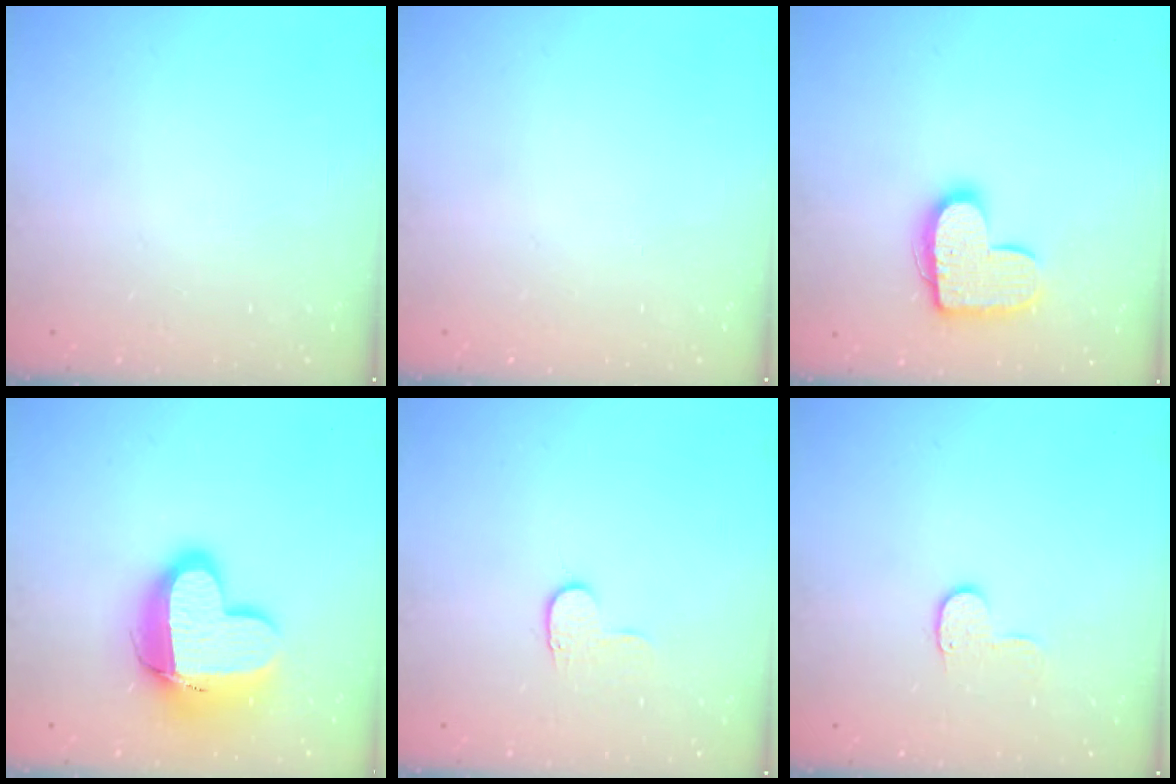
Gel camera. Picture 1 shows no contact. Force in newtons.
{"total": 0.0}
{"total": 13.7, "press": 13.7, "slide": 0.6}
{"total": 16.0, "press": 16.0, "slide": 1.1}
{"total": 5.8, "press": 5.8, "slide": 0.5}
{"total": 5.5, "press": 5.5, "slide": 0.6}